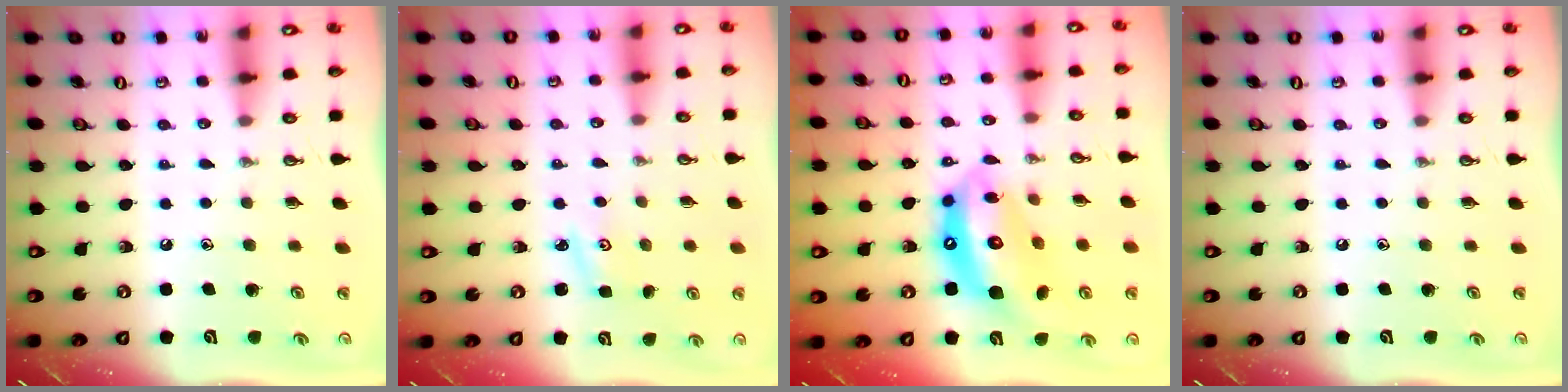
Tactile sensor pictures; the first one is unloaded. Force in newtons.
{"total": 3.0, "press": 3.0, "slide": 0.4}
{"total": 16.3, "press": 16.2, "slide": 1.9}
{"total": 0.0}